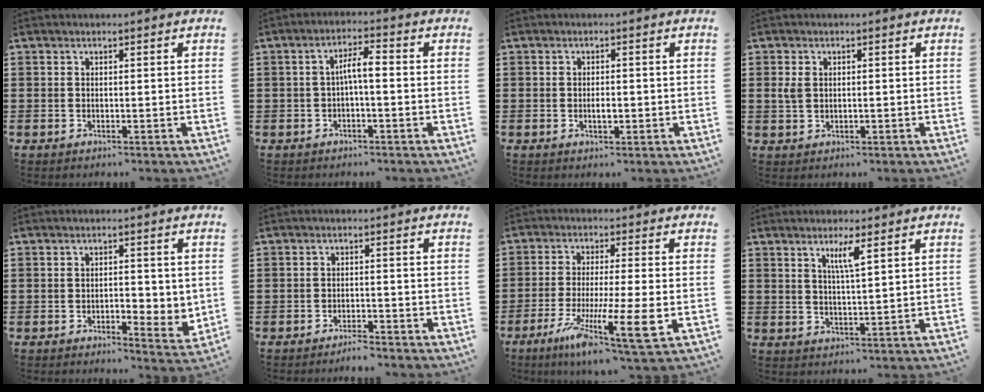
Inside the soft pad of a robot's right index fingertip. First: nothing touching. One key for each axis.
{"total": 3.8, "fx": -0.5, "fy": 0.9, "fz": 3.7, "tx": -0.069, "ty": 0.009, "tz": -0.012}
{"total": 2.2, "fx": -0.3, "fy": 0.6, "fz": 2.1, "tx": -0.040, "ty": -0.001, "tz": -0.005}
{"total": 2.3, "fx": 0.4, "fy": 1.5, "fz": 1.8, "tx": -0.046, "ty": 0.005, "tz": 0.003}
{"total": 3.6, "fx": -0.4, "fy": 1.5, "fz": 3.3, "tx": -0.050, "ty": 0.002, "tz": -0.010}
{"total": 2.1, "fx": -2.1, "fy": 0.0, "fz": 0.5, "tx": -0.013, "ty": 0.001, "tz": -0.043}
{"total": 10.9, "fx": -4.2, "fy": 1.0, "fz": 10.0, "tx": -0.195, "ty": -0.014, "tz": -0.078}
{"total": 3.6, "fx": 2.0, "fy": 0.2, "fz": 3.0, "tx": -0.057, "ty": -0.005, "tz": 0.030}